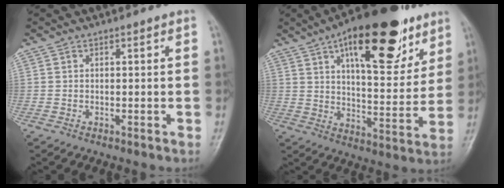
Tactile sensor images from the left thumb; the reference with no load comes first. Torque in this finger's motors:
{"motor_torque": [1.39, 0.32, 2.08, -0.69, 0.15]}